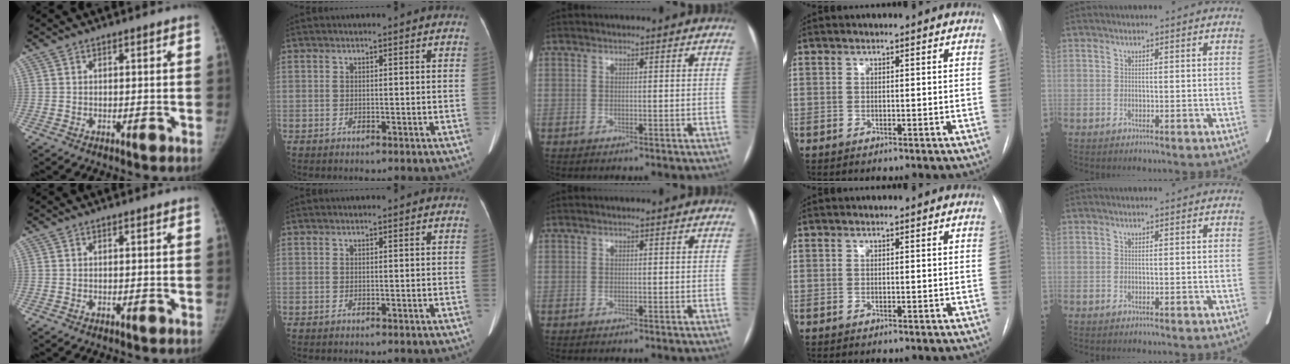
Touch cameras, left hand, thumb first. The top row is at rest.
{}